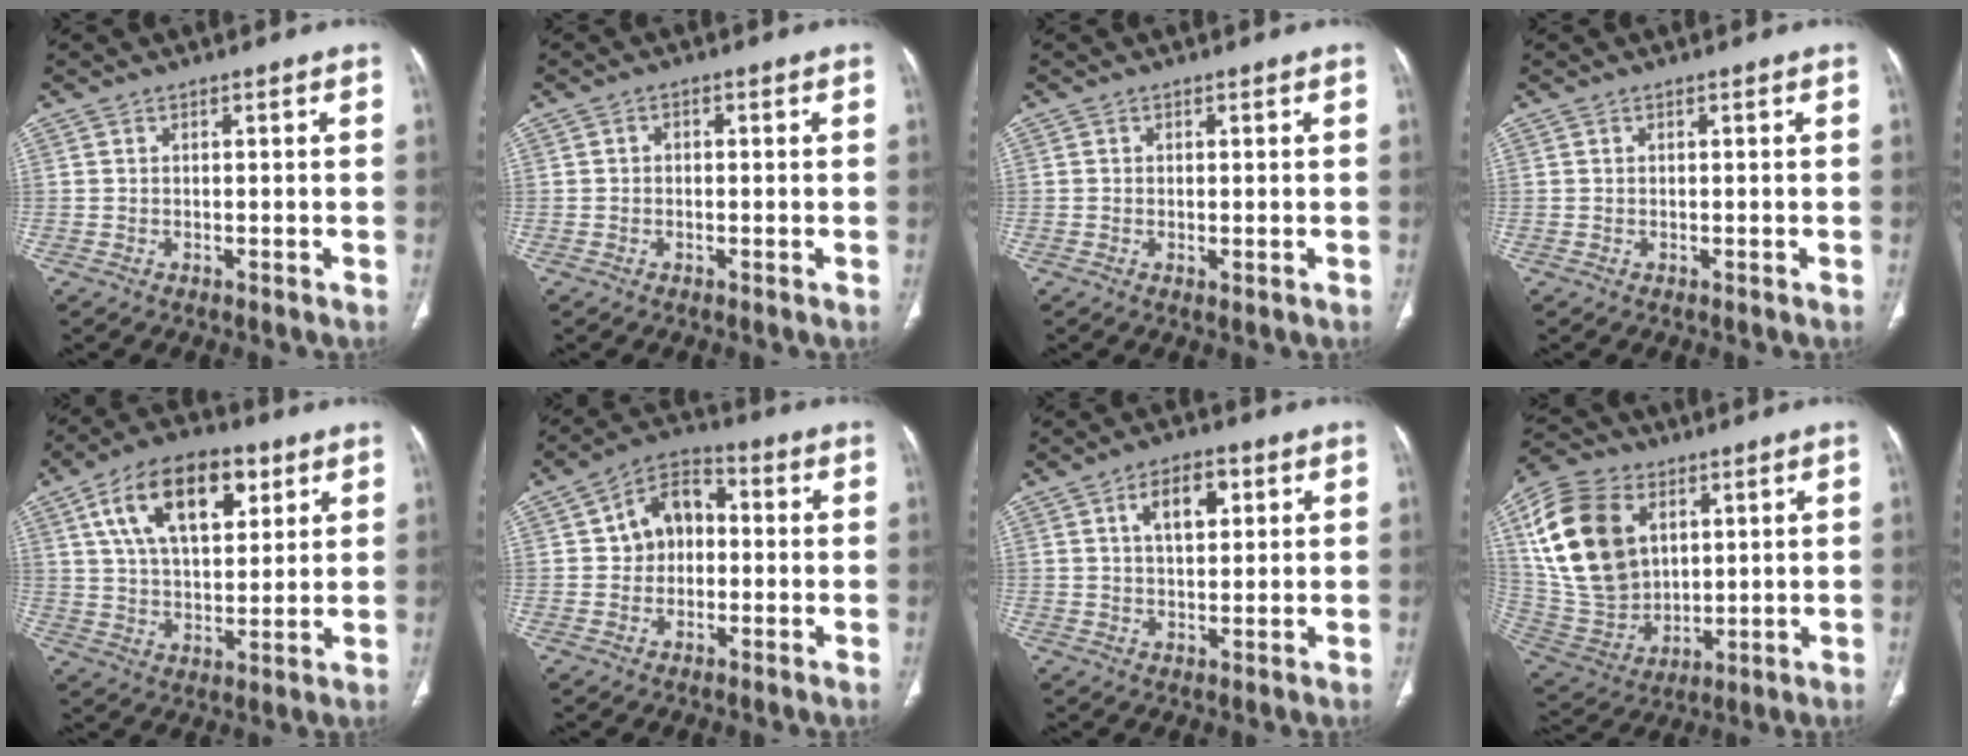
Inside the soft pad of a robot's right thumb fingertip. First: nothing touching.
{"total": 0.9, "force": [-0.1, 0.8, 0.5], "torque": [-0.003, 0.003, -0.006]}
{"total": 0.9, "force": [-0.2, 0.3, 0.8], "torque": [-0.019, -0.005, -0.002]}
{"total": 0.0}
{"total": 18.0, "force": [7.6, 9.6, 13.1], "torque": [-0.188, -0.011, 0.130]}
{"total": 9.4, "force": [0.8, 7.0, 6.2], "torque": [-0.072, 0.027, 0.001]}
{"total": 7.3, "force": [2.6, 3.9, 5.6], "torque": [-0.075, -0.002, 0.043]}
{"total": 21.1, "force": [6.3, 14.8, 13.7], "torque": [-0.259, -0.013, 0.132]}